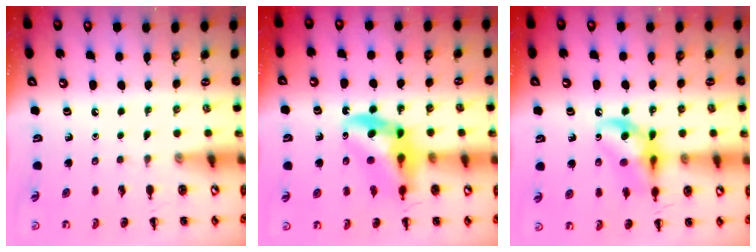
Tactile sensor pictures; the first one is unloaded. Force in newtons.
{"total": 13.4, "press": 12.9, "slide": 3.6}
{"total": 14.7, "press": 14.4, "slide": 2.6}